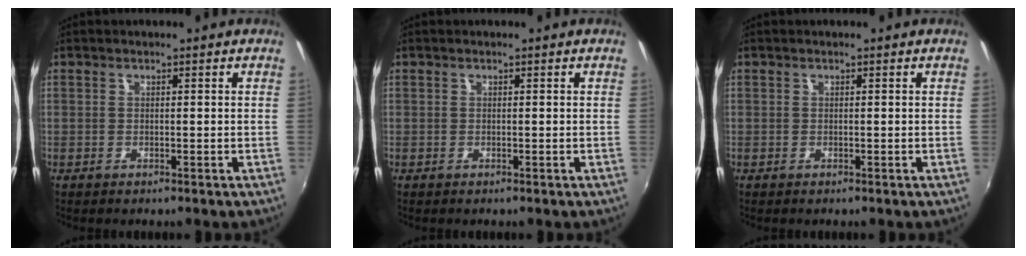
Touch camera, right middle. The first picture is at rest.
{"total": 0.0}
{"total": 0.0}